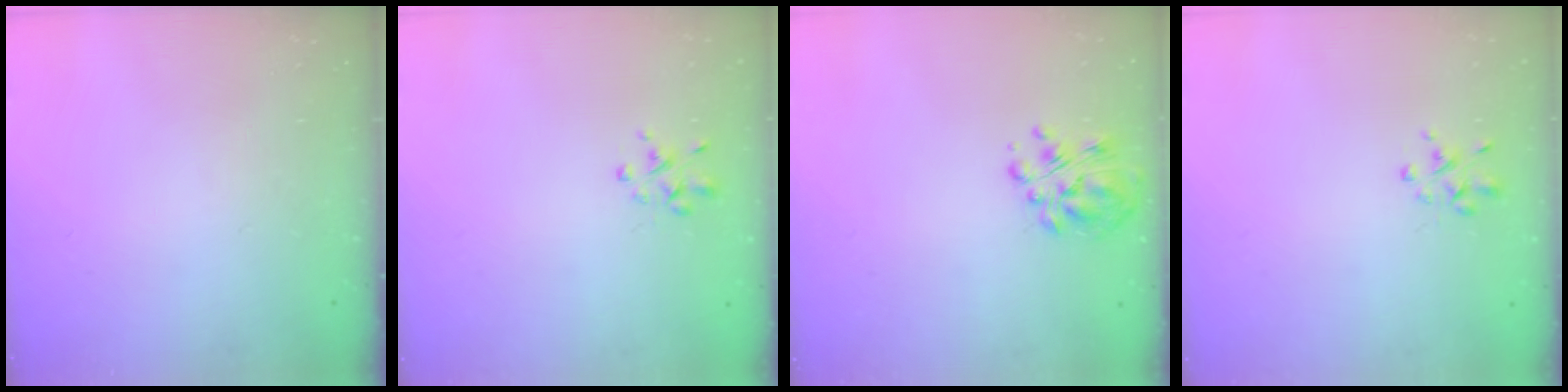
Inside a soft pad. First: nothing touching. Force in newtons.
{"total": 2.5, "press": 2.5, "slide": 0.6}
{"total": 6.8, "press": 6.6, "slide": 1.8}
{"total": 2.5, "press": 2.5, "slide": 0.6}